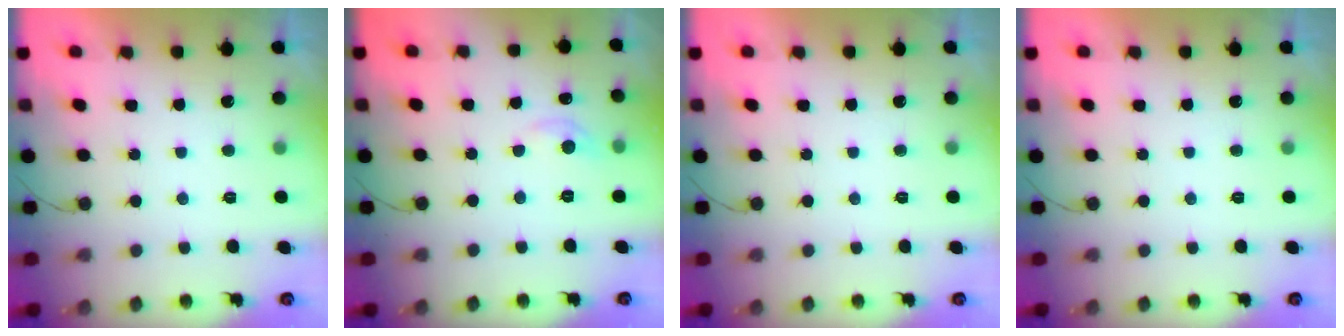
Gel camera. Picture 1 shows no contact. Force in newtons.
{"total": 5.5, "press": 5.5, "slide": 0.8}
{"total": 0.0}
{"total": 0.0}